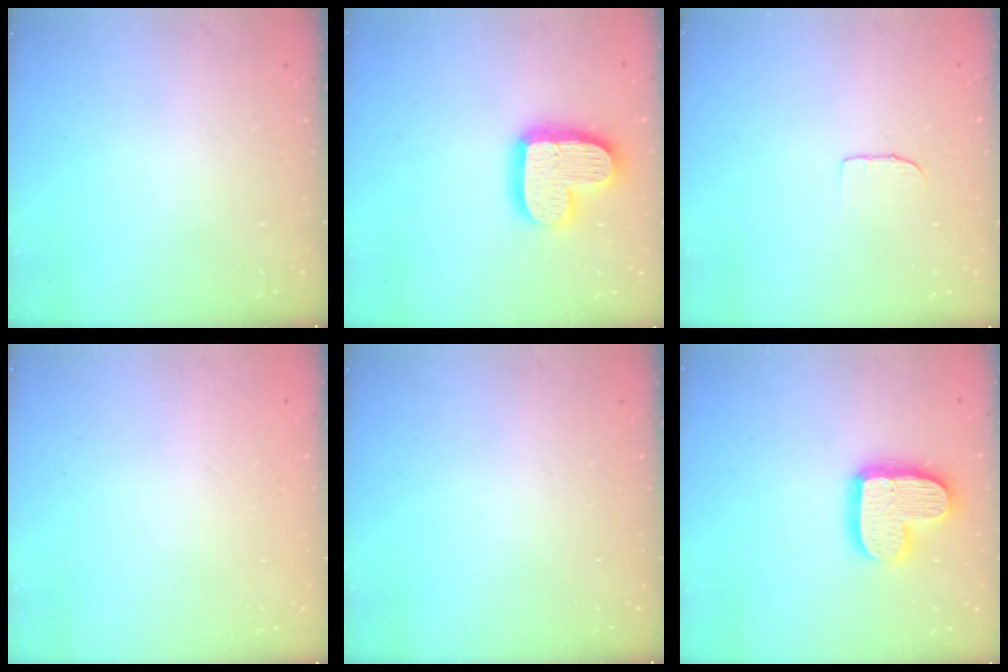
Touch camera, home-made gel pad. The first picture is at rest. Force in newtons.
{"total": 17.0, "press": 17.0, "slide": 1.4}
{"total": 4.3, "press": 4.3, "slide": 0.3}
{"total": 0.0}
{"total": 0.0}
{"total": 15.6, "press": 15.5, "slide": 1.3}